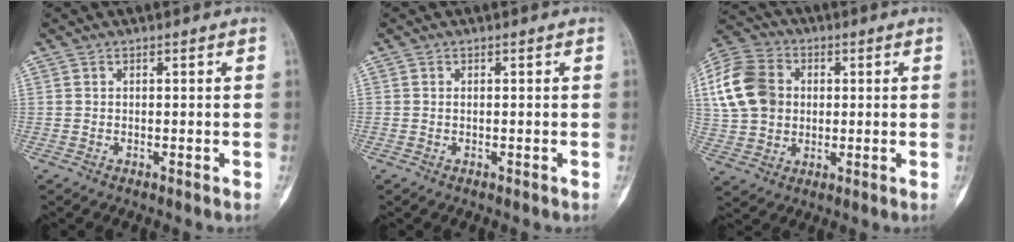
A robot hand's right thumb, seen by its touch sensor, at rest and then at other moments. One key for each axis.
{"total": 0.0}
{"total": 14.4, "fx": 2.0, "fy": 11.7, "fz": 8.2, "tx": -0.153, "ty": 0.016, "tz": 0.033}